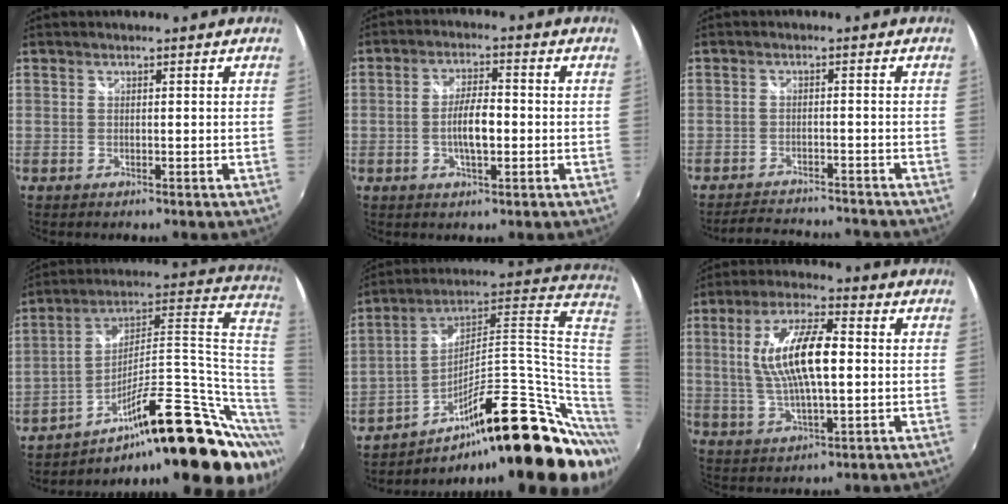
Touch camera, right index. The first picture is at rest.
{"total": 6.3, "force": [-1.2, 2.3, 5.8], "torque": [-0.108, 0.003, -0.019]}
{"total": 8.6, "force": [-8.1, 1.5, 2.3], "torque": [-0.062, 0.004, -0.119]}
{"total": 25.5, "force": [-7.9, 8.0, 22.9], "torque": [-0.312, 0.029, -0.117]}
{"total": 29.4, "force": [-7.3, 9.3, 26.9], "torque": [-0.380, 0.027, -0.104]}
{"total": 13.3, "force": [1.3, 4.2, 12.6], "torque": [-0.242, 0.008, 0.028]}